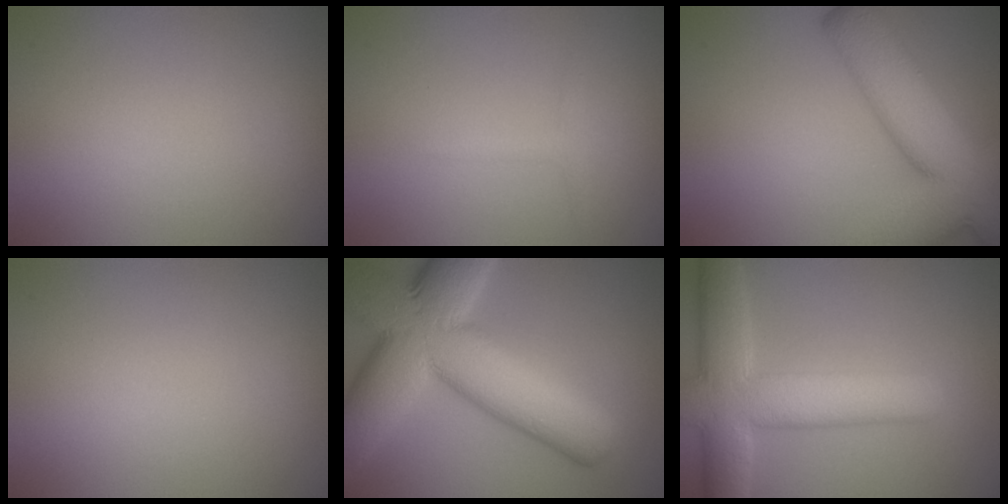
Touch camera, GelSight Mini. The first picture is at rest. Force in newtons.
{"total": 1.3, "press": 1.3, "slide": 0.0}
{"total": 11.6, "press": 11.6, "slide": 0.8}
{"total": 0.0}
{"total": 14.3, "press": 14.2, "slide": 0.4}
{"total": 8.7, "press": 8.7, "slide": 0.7}